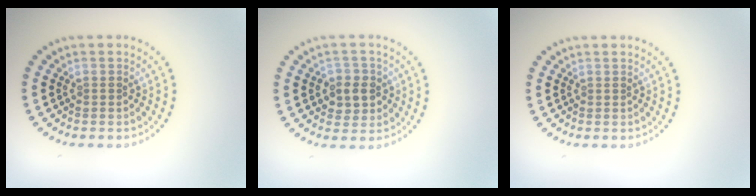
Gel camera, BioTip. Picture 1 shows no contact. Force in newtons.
{"total": 2.7, "press": 2.6, "slide": 0.8}
{"total": 0.0}